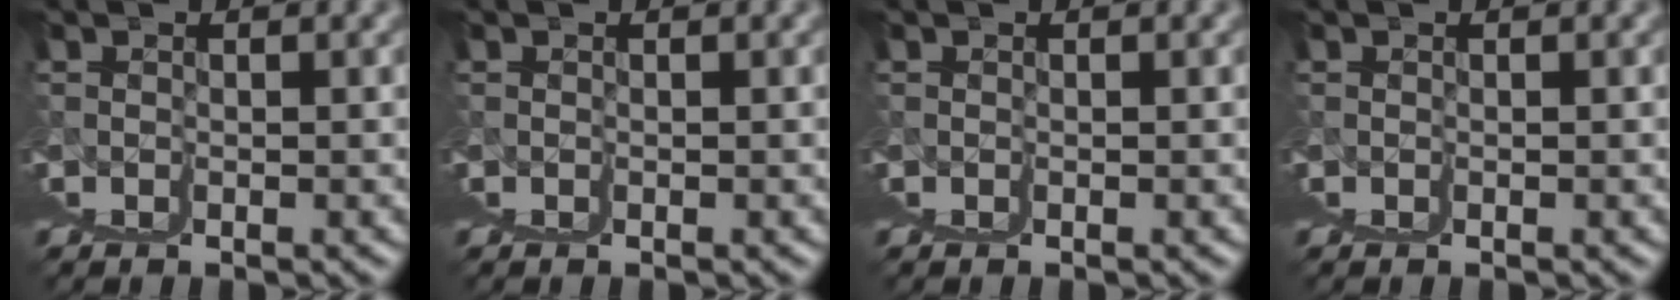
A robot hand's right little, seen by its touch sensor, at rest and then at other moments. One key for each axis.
{"total": 0.0}
{"total": 0.0}
{"total": 0.0}